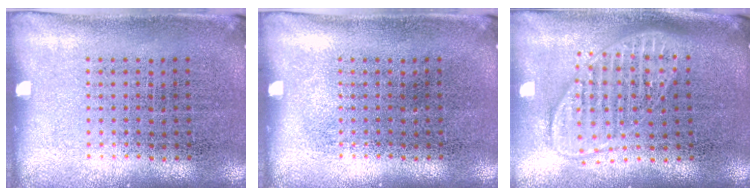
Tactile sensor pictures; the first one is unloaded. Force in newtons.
{"total": 0.0}
{"total": 1.9, "press": 1.5, "slide": 1.1}